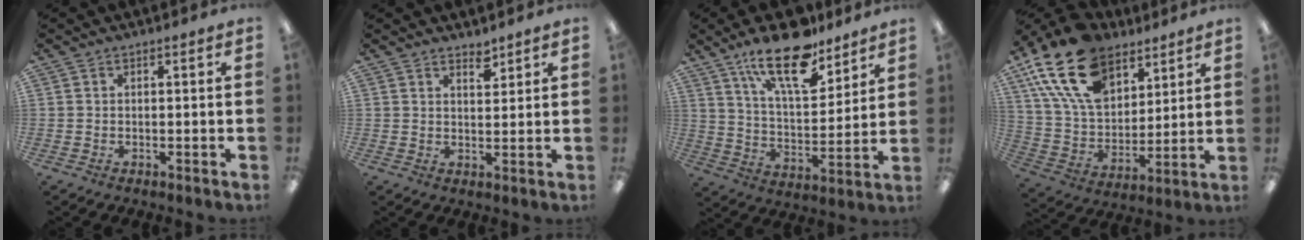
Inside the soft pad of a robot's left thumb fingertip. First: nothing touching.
{"total": 3.3, "force": [2.8, 1.2, 1.1], "torque": [-0.002, -0.019, 0.047]}
{"total": 18.9, "force": [13.4, 7.5, 11.1], "torque": [-0.181, -0.071, 0.226]}
{"total": 21.3, "force": [12.6, 12.8, 11.5], "torque": [-0.234, -0.054, 0.230]}